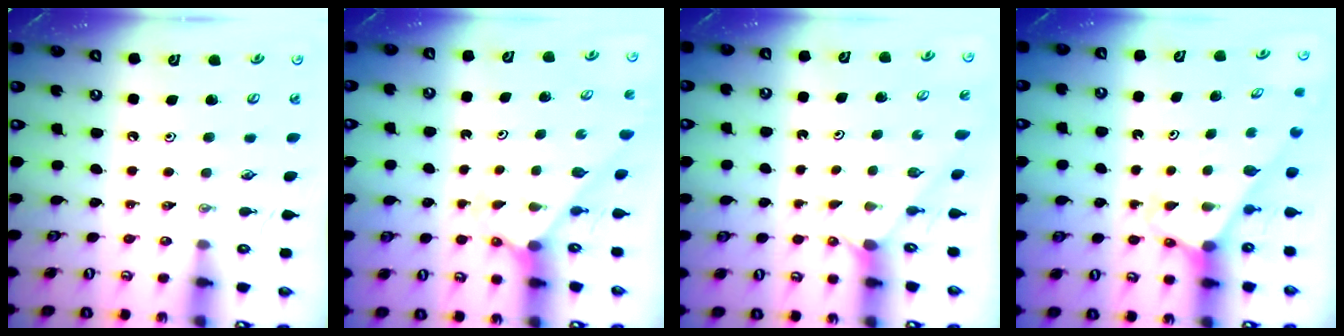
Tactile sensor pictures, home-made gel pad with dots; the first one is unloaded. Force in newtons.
{"total": 2.5, "press": 2.5, "slide": 0.2}
{"total": 0.9, "press": 0.9, "slide": 0.1}
{"total": 2.6, "press": 2.6, "slide": 0.1}